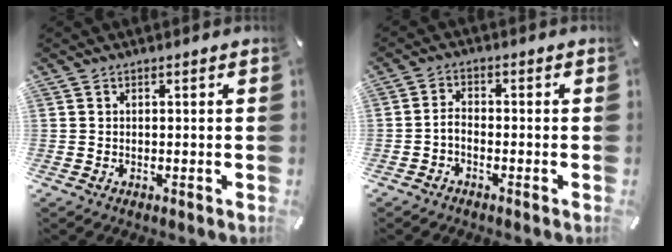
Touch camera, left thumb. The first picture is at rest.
{"total": 2.6, "force": [-1.5, 1.3, 1.6], "torque": [-0.035, 0.009, -0.032]}